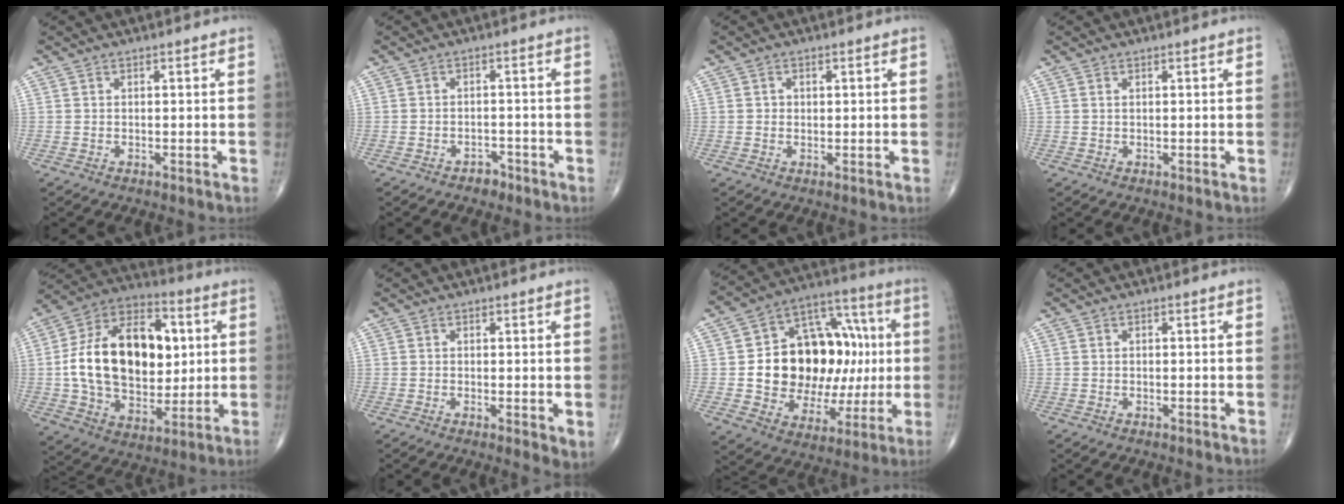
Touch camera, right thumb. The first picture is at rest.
{"total": 2.3, "force": [-1.8, 1.3, 0.5], "torque": [-0.003, 0.011, -0.028]}
{"total": 1.2, "force": [0.1, 1.1, 0.4], "torque": [-0.001, 0.000, 0.000]}
{"total": 0.5, "force": [0.3, 0.2, 0.4], "torque": [-0.010, 0.004, 0.006]}
{"total": 25.2, "force": [2.4, 16.4, 19.0], "torque": [-0.297, 0.008, 0.045]}
{"total": 2.8, "force": [-0.4, 0.8, 2.7], "torque": [-0.042, -0.012, -0.010]}
{"total": 25.0, "force": [0.7, 16.9, 18.4], "torque": [-0.243, 0.028, 0.026]}
{"total": 0.0}